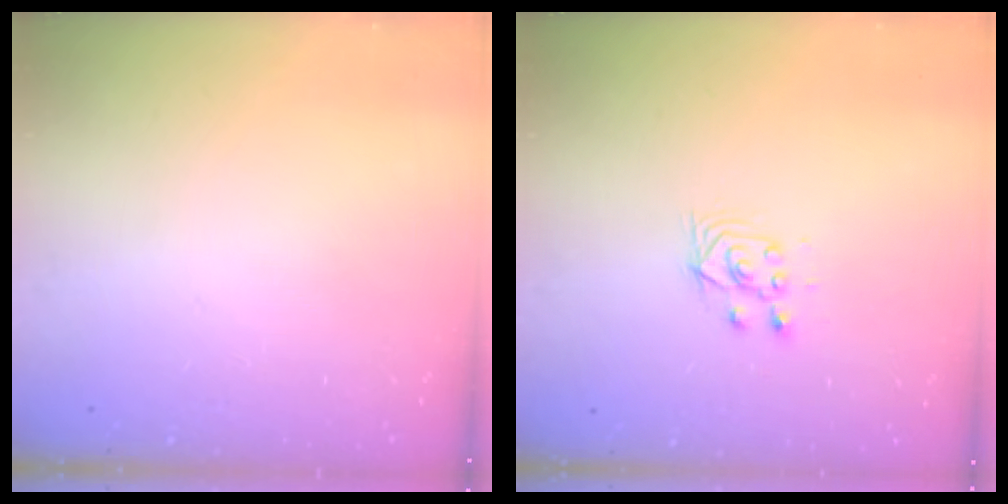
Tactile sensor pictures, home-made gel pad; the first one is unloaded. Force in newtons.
{"total": 4.1, "press": 3.9, "slide": 1.3}